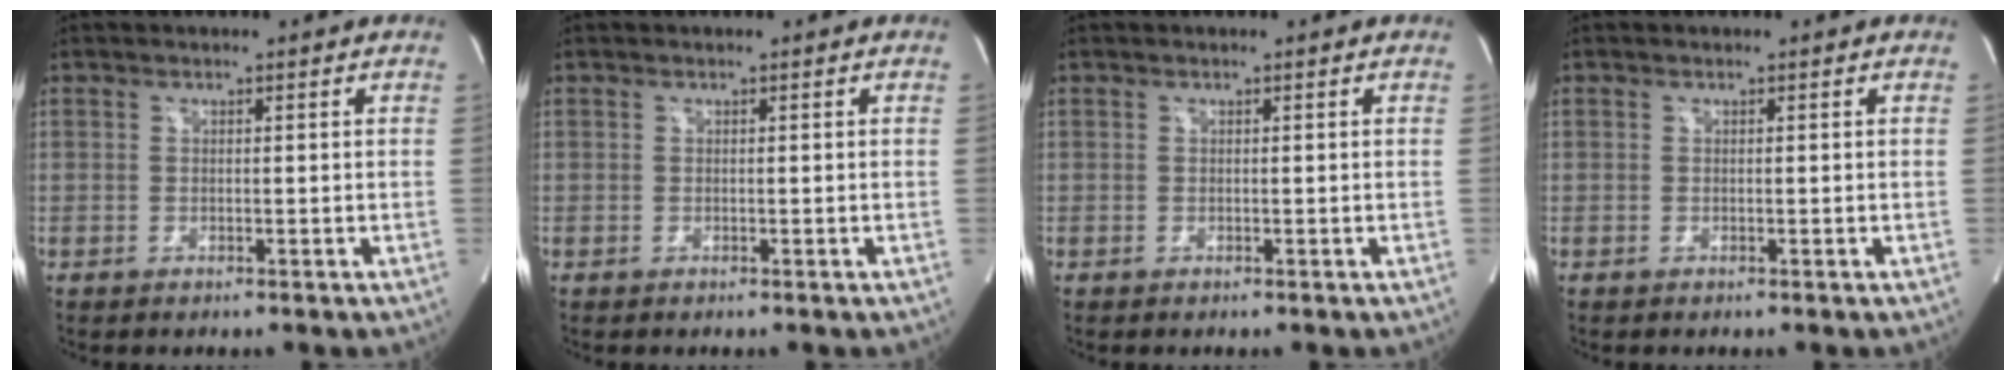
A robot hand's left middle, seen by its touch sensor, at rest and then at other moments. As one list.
[{"total": 0.0}, {"total": 0.0}, {"total": 0.0}]